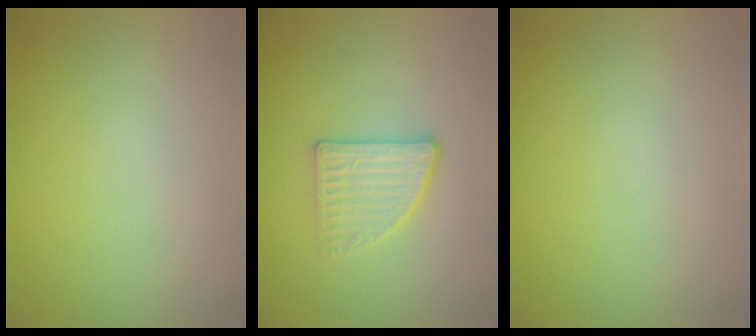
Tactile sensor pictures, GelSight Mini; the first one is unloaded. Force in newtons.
{"total": 2.8, "press": 2.5, "slide": 1.2}
{"total": 0.0}